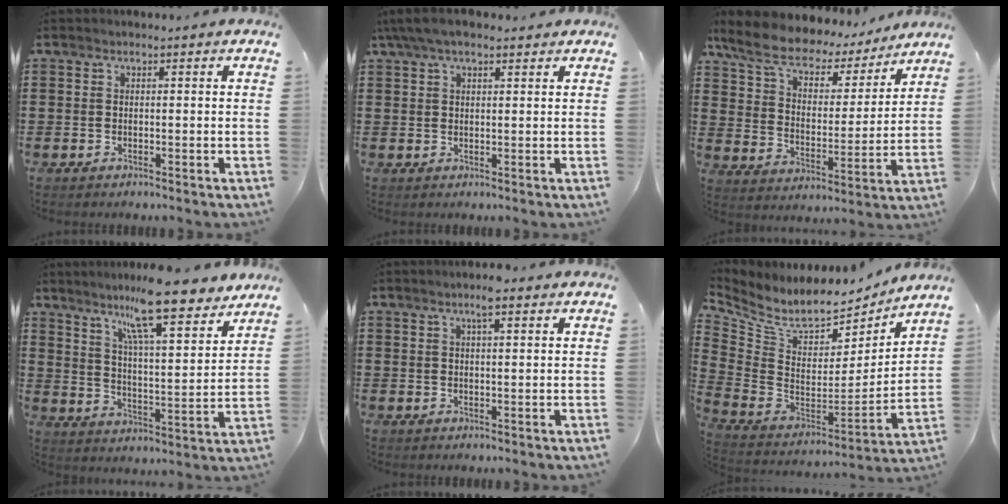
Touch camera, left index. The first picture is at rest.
{"total": 4.1, "force": [2.7, 1.4, 2.8], "torque": [-0.060, 0.006, 0.050]}
{"total": 8.7, "force": [7.3, 2.9, 3.7], "torque": [-0.105, -0.035, 0.128]}
{"total": 11.4, "force": [9.1, 1.0, 6.8], "torque": [-0.123, -0.049, 0.150]}
{"total": 3.3, "force": [2.0, 0.6, 2.5], "torque": [-0.045, 0.002, 0.032]}
{"total": 7.3, "force": [5.8, 3.2, 3.0], "torque": [-0.094, -0.050, 0.102]}